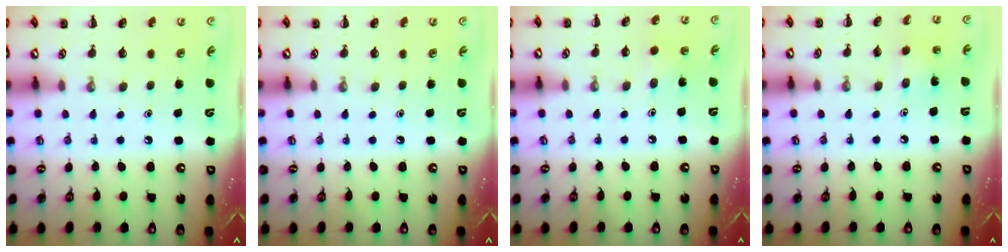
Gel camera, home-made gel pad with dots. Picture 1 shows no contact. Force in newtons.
{"total": 0.0}
{"total": 3.0, "press": 2.8, "slide": 1.0}
{"total": 2.1, "press": 2.0, "slide": 0.8}